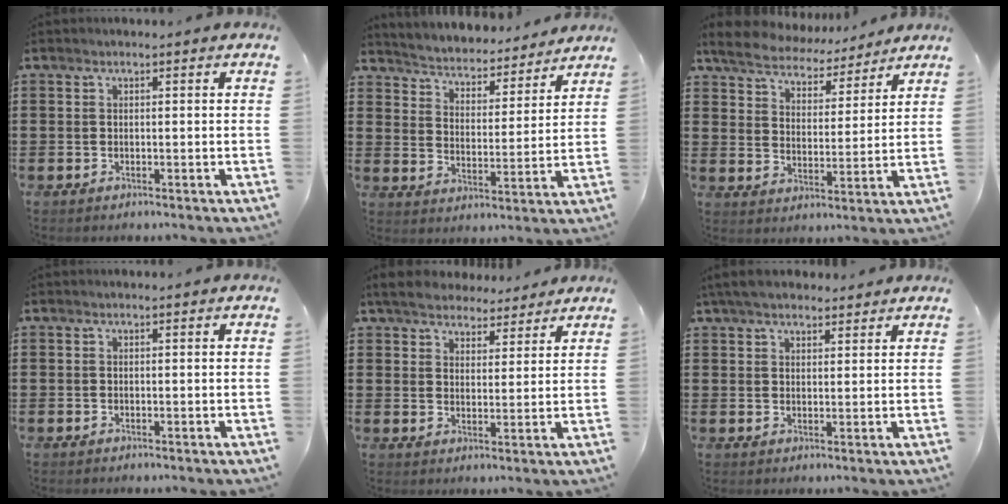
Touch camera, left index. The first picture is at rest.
{"total": 3.5, "force": [3.5, 0.1, 0.0], "torque": [-0.024, -0.036, 0.052]}
{"total": 5.6, "force": [5.4, 1.2, 0.8], "torque": [-0.048, -0.033, 0.092]}
{"total": 0.0}
{"total": 4.9, "force": [4.5, 1.6, 1.1], "torque": [-0.040, -0.011, 0.081]}
{"total": 4.5, "force": [3.9, 1.4, 1.9], "torque": [-0.048, 0.000, 0.073]}